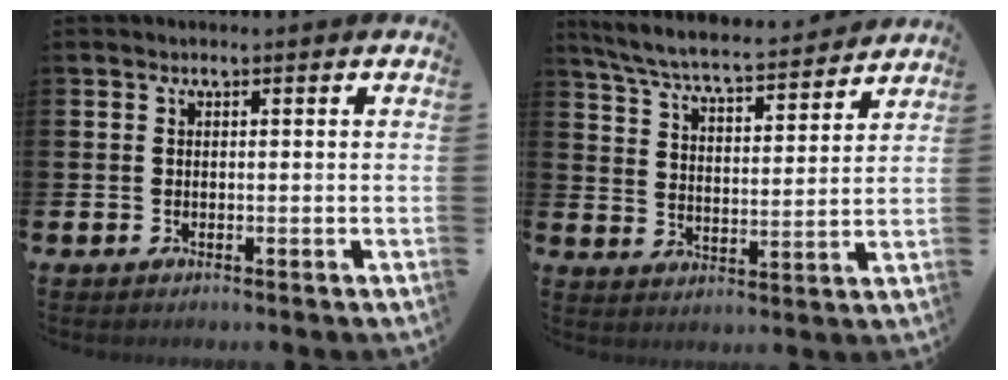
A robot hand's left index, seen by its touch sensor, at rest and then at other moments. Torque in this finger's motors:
{"motor_torque": [0.99, -1.14, 0.12, 0.09]}